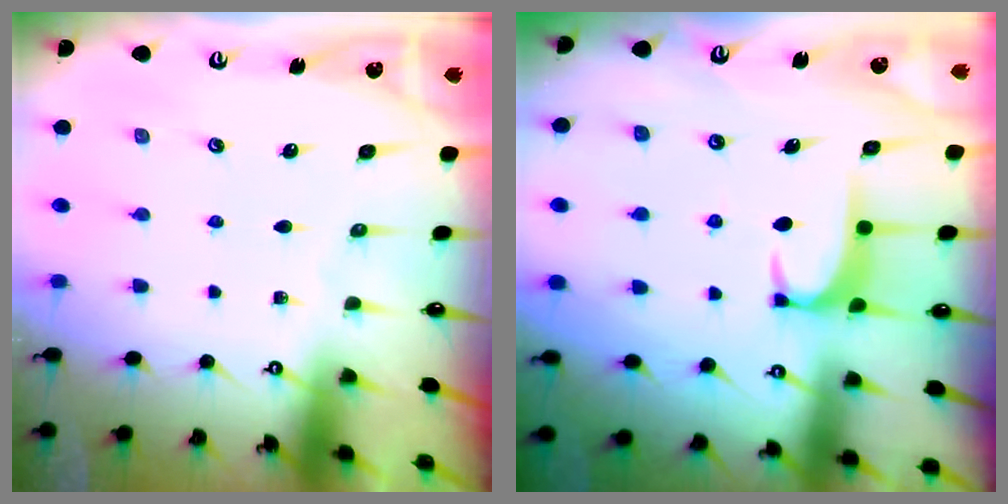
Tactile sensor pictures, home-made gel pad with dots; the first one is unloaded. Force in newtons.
{"total": 1.6, "press": 1.6, "slide": 0.5}